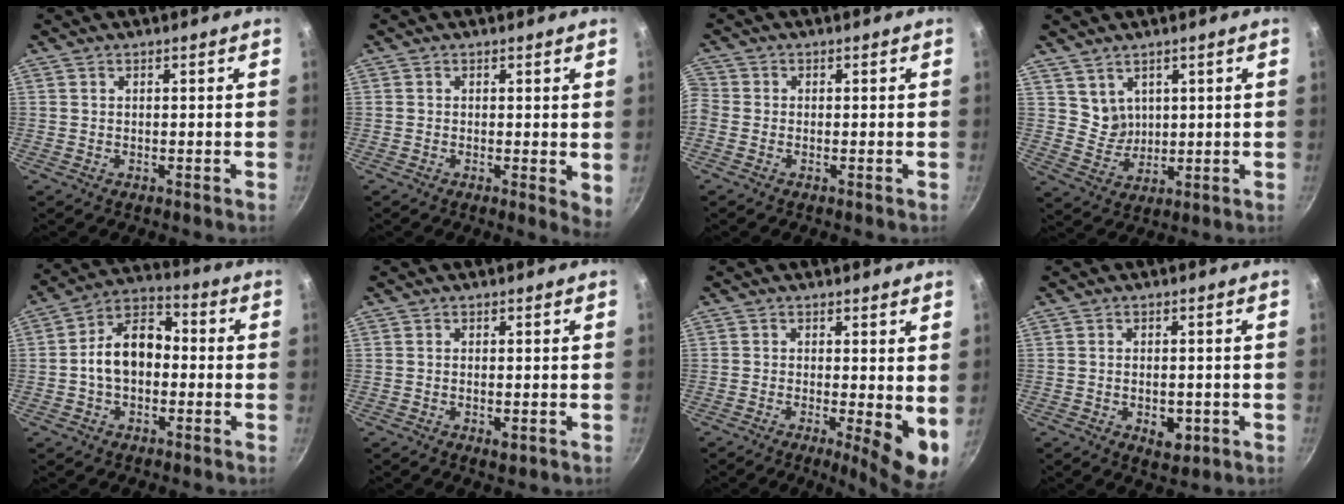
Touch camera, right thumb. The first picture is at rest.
{"total": 3.2, "force": [0.2, 1.4, 2.9], "torque": [-0.033, -0.009, -0.001]}
{"total": 2.3, "force": [-1.0, 1.9, 0.9], "torque": [-0.025, 0.005, -0.032]}
{"total": 4.4, "force": [2.5, 3.5, 1.2], "torque": [-0.002, -0.011, 0.056]}
{"total": 11.4, "force": [-1.0, 7.8, 8.2], "torque": [-0.105, 0.043, -0.035]}
{"total": 1.9, "force": [-0.6, 0.8, 1.7], "torque": [-0.031, -0.005, -0.010]}
{"total": 7.9, "force": [-0.8, 2.1, 7.5], "torque": [-0.094, -0.014, -0.009]}
{"total": 4.7, "force": [-1.4, 2.8, 3.5], "torque": [-0.040, 0.003, -0.015]}